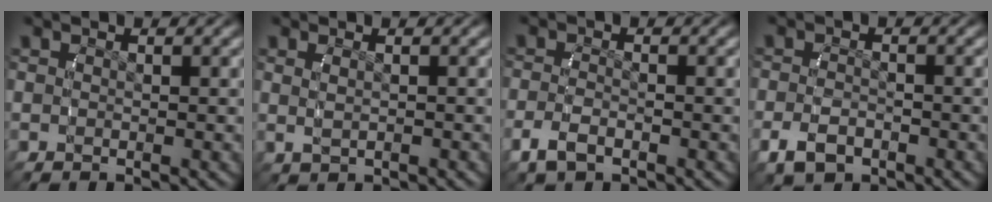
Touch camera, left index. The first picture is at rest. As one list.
[{"total": 0.9, "force": [0.1, 0.2, 0.9], "torque": [-0.028, -0.007, 0.012]}, {"total": 2.3, "force": [-1.1, 1.2, 1.6], "torque": [-0.039, -0.004, -0.015]}, {"total": 3.0, "force": [-1.5, 1.9, 1.7], "torque": [-0.039, -0.007, -0.019]}]